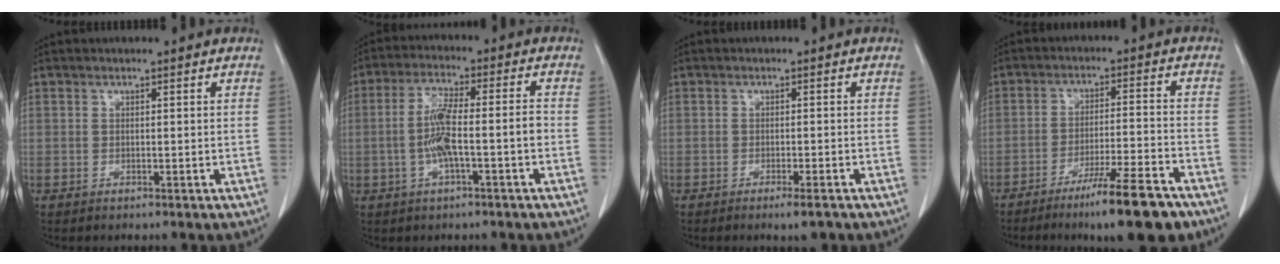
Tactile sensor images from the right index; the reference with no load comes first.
{"total": 8.0, "force": [-1.7, 0.9, 7.8], "torque": [-0.152, 0.016, -0.032]}
{"total": 2.5, "force": [-1.8, 0.2, 1.7], "torque": [-0.022, -0.003, -0.025]}
{"total": 12.4, "force": [-9.0, 0.7, 8.5], "torque": [-0.125, -0.015, -0.141]}